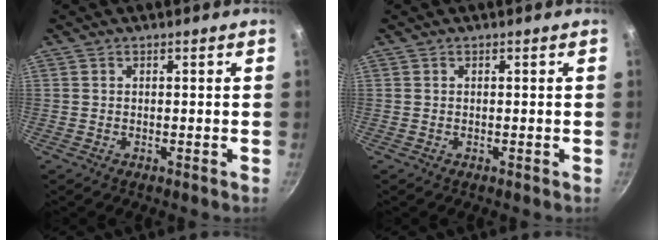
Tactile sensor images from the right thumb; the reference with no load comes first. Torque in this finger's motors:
{"motor_torque": [0.00, 0.00, 0.01, 0.20, 0.00]}